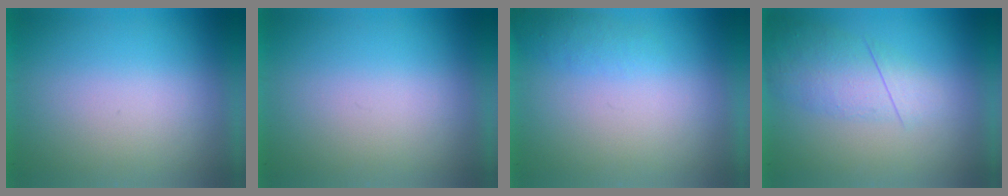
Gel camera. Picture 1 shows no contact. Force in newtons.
{"total": 0.0}
{"total": 1.4}
{"total": 2.8}